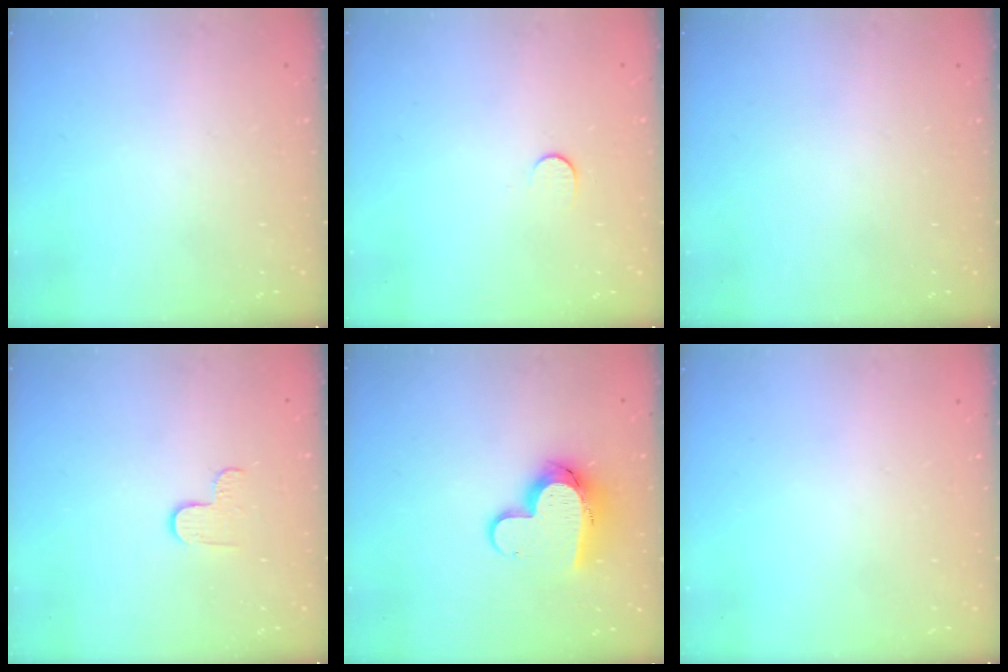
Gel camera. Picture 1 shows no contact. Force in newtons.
{"total": 5.2, "press": 5.2, "slide": 0.5}
{"total": 0.0}
{"total": 2.9, "press": 2.9, "slide": 0.3}
{"total": 11.9, "press": 11.8, "slide": 1.1}
{"total": 0.0}